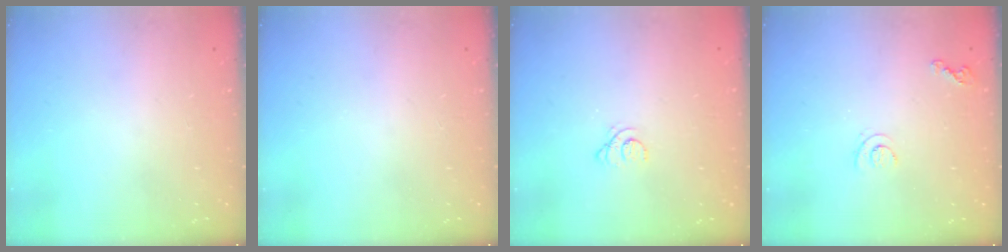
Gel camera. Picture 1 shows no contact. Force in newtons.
{"total": 0.0}
{"total": 1.5, "press": 1.4, "slide": 0.2}
{"total": 6.2, "press": 6.2, "slide": 0.5}